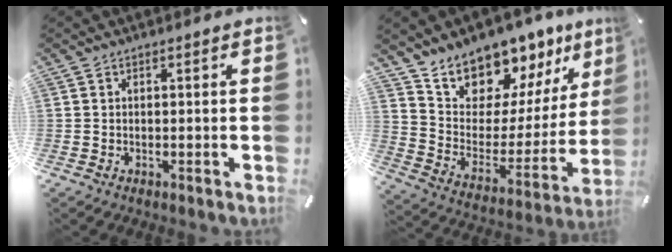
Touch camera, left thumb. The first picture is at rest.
{"total": 12.7, "force": [11.3, 5.7, -0.4], "torque": [0.001, -0.132, 0.200]}